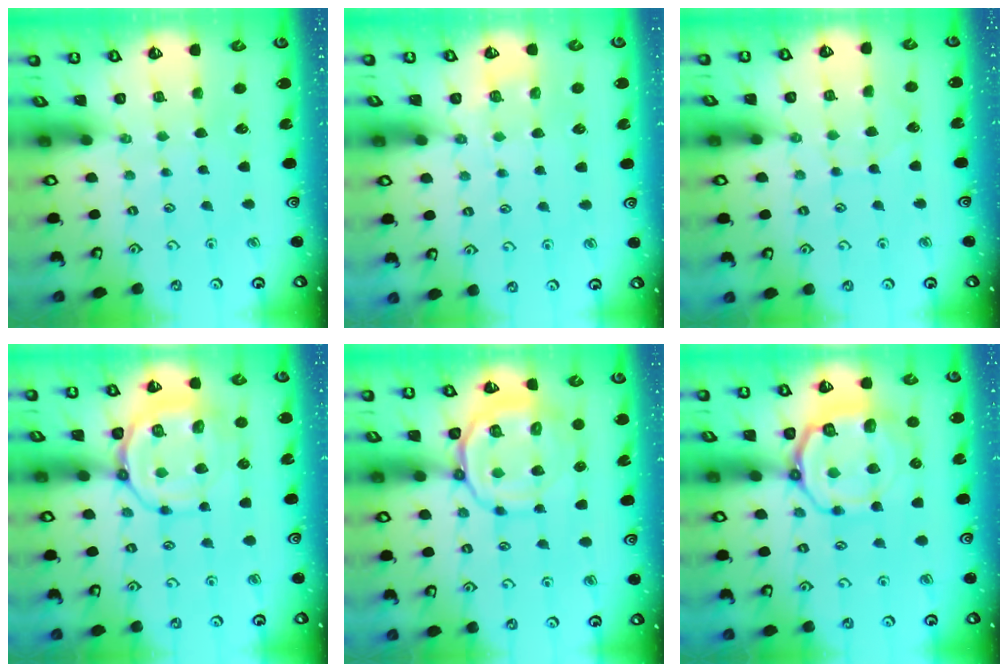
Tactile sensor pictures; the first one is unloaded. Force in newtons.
{"total": 5.6, "press": 5.5, "slide": 0.8}
{"total": 4.7, "press": 4.6, "slide": 0.4}
{"total": 12.6, "press": 12.5, "slide": 1.4}
{"total": 13.2, "press": 13.1, "slide": 1.8}
{"total": 12.0, "press": 11.8, "slide": 2.3}